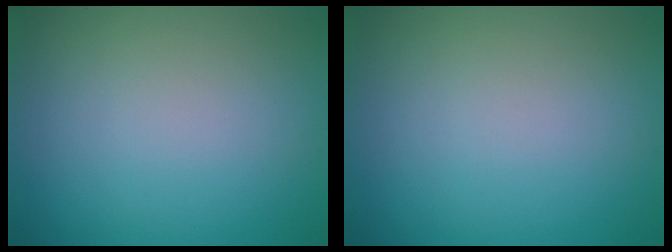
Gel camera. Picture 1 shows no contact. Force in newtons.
{"total": 0.0}